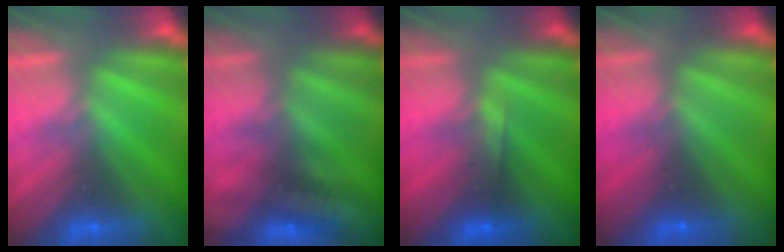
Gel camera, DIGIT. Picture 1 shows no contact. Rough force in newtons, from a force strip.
{"total": 2.4}
{"total": 4.5}
{"total": 9.1}